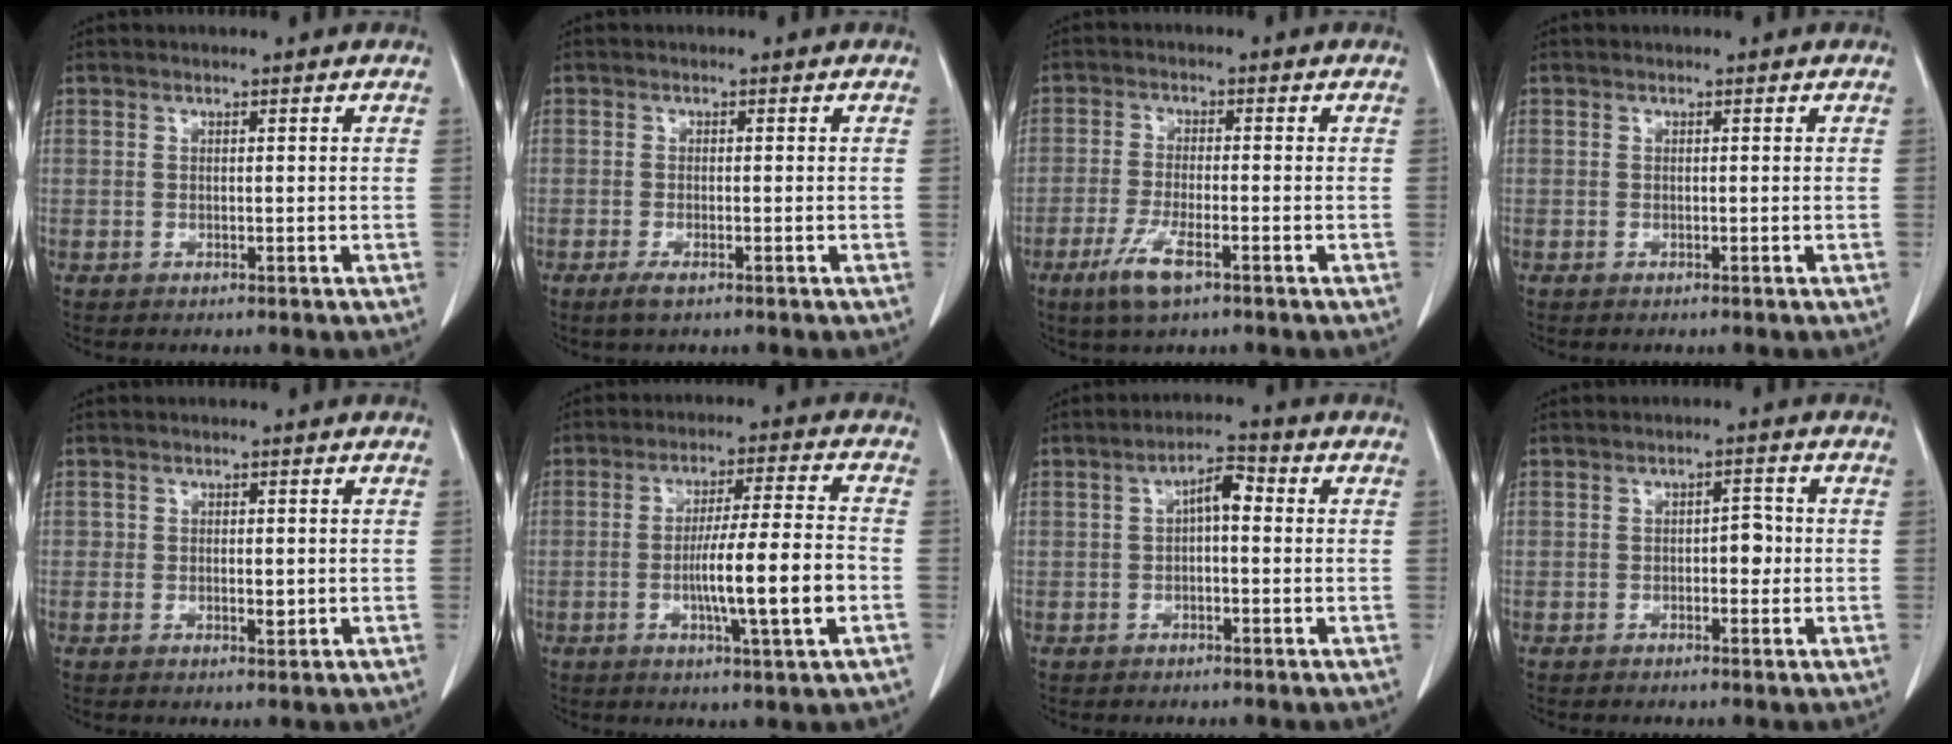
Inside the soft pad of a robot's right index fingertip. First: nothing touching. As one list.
[{"total": 1.6, "force": [-1.0, 0.3, 1.2], "torque": [-0.029, -0.004, -0.018]}, {"total": 5.7, "force": [-3.3, 1.0, 4.6], "torque": [-0.101, -0.010, -0.059]}, {"total": 0.0}, {"total": 1.8, "force": [-0.2, 1.0, 1.5], "torque": [-0.020, -0.002, -0.001]}, {"total": 9.5, "force": [-2.3, -0.1, 9.2], "torque": [-0.151, -0.001, -0.040]}, {"total": 4.3, "force": [0.5, 1.6, 3.9], "torque": [-0.065, 0.022, 0.006]}, {"total": 2.6, "force": [-0.3, 1.4, 2.2], "torque": [-0.024, 0.006, -0.005]}]